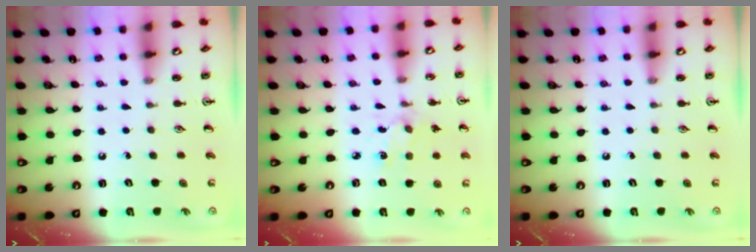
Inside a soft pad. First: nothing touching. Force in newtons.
{"total": 2.2, "press": 2.2, "slide": 0.5}
{"total": 0.0}